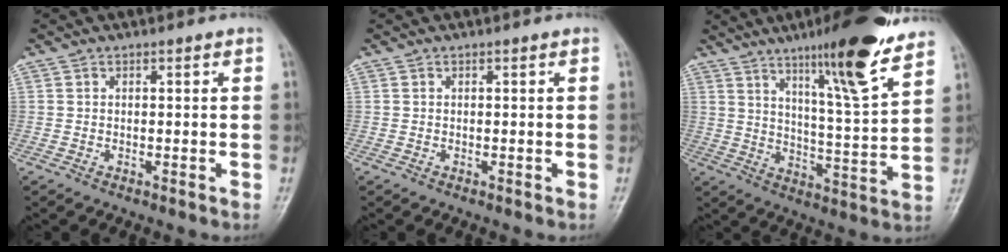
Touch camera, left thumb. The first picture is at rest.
{"total": 0.0}
{"total": 16.1, "force": [10.9, 1.6, 11.8], "torque": [-0.169, -0.064, 0.171]}